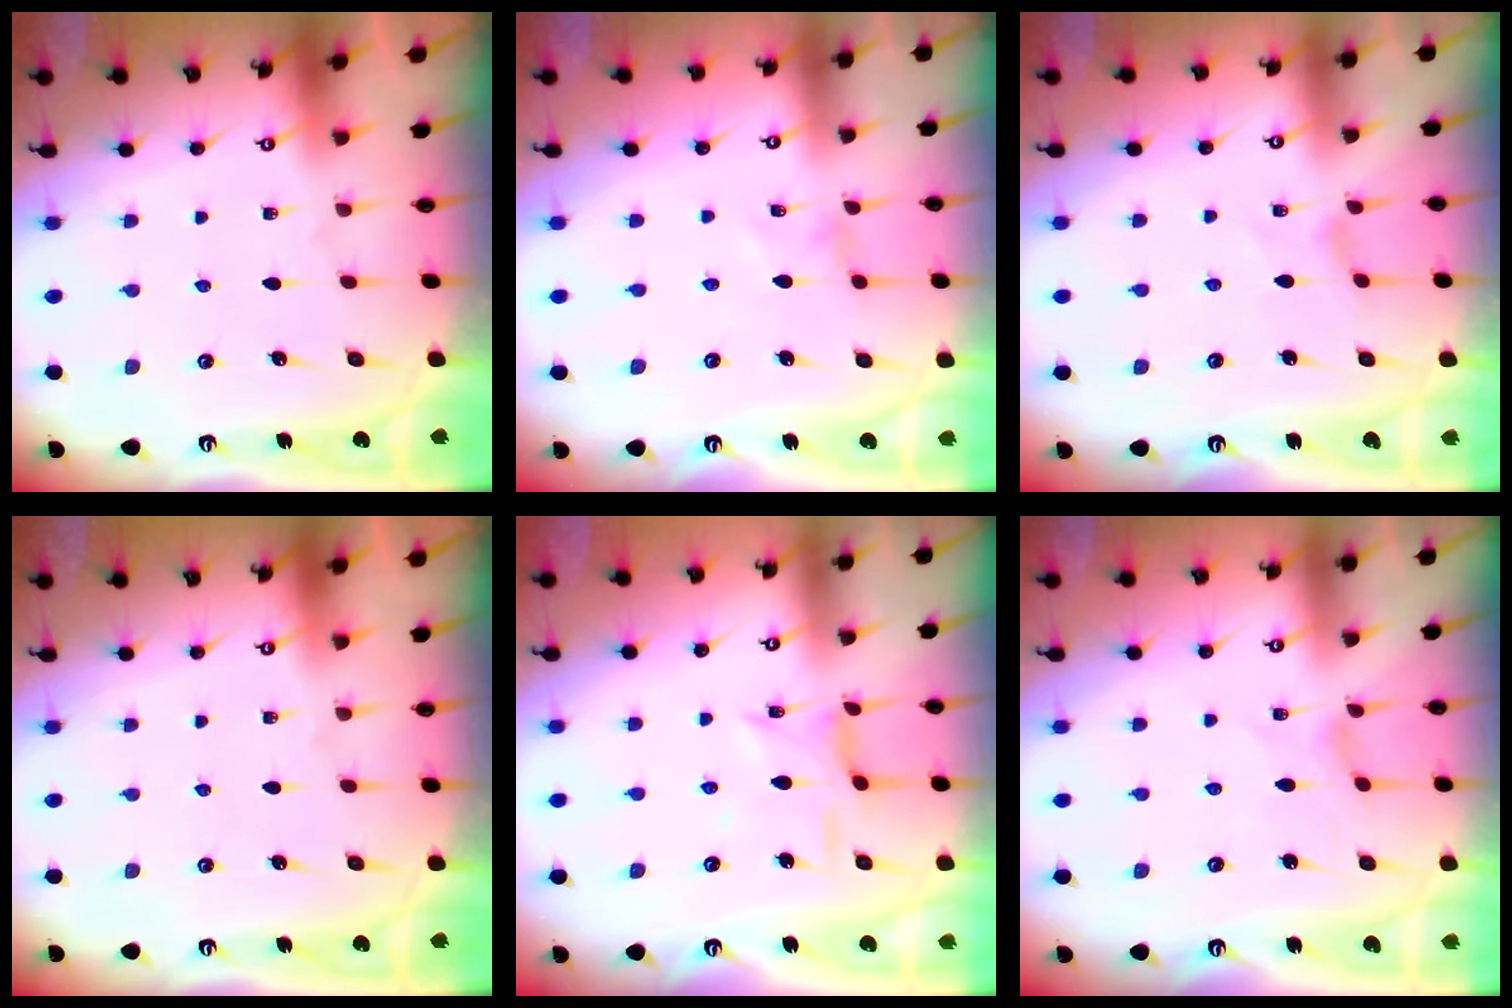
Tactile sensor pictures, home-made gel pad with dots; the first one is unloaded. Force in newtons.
{"total": 0.0}
{"total": 0.0}
{"total": 0.0}
{"total": 5.4, "press": 5.4, "slide": 0.3}
{"total": 0.0}